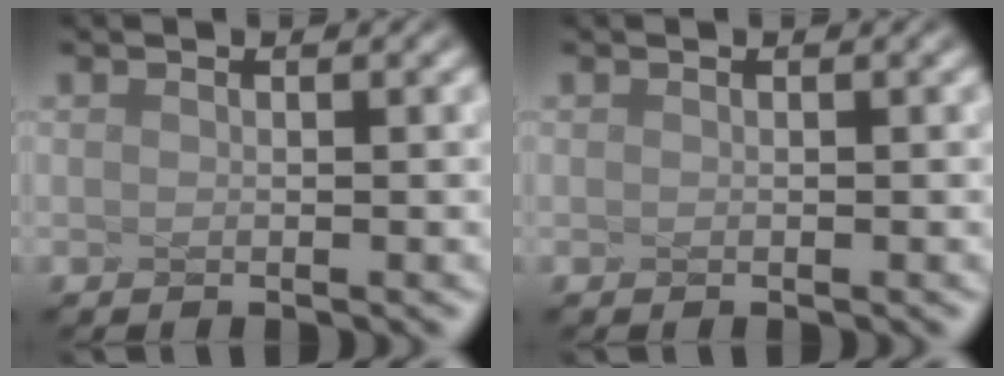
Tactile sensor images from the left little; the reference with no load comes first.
{"total": 0.0}